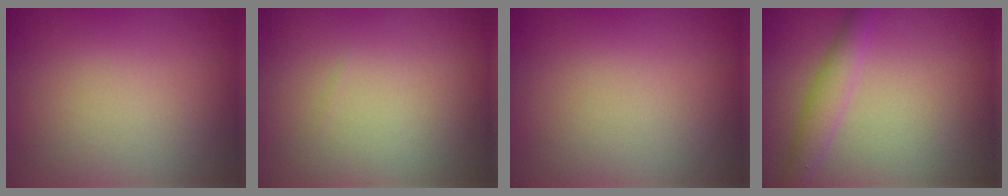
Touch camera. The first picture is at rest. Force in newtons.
{"total": 0.0}
{"total": 0.0}
{"total": 2.5, "press": 2.5, "slide": 0.0}